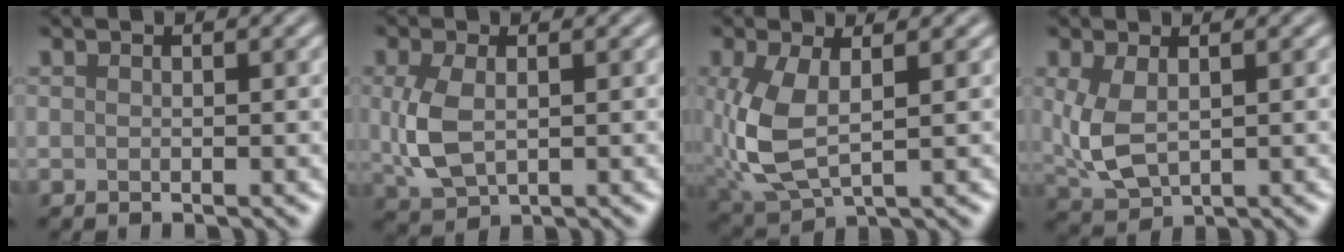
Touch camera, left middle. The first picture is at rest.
{"total": 4.3, "force": [0.3, 2.6, 3.5], "torque": [-0.087, 0.001, 0.013]}
{"total": 5.8, "force": [0.3, 2.9, 5.0], "torque": [-0.127, -0.008, 0.010]}
{"total": 4.2, "force": [0.6, 2.4, 3.4], "torque": [-0.086, -0.002, 0.019]}